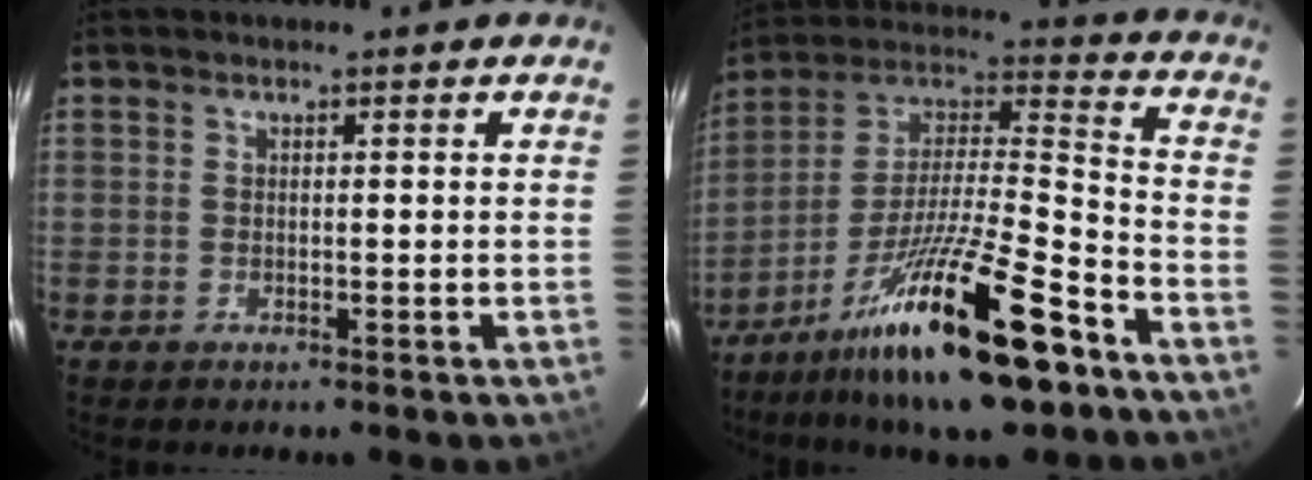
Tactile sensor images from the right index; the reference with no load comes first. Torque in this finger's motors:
{"motor_torque": [0.96, -1.17, 1.05, 0.21]}